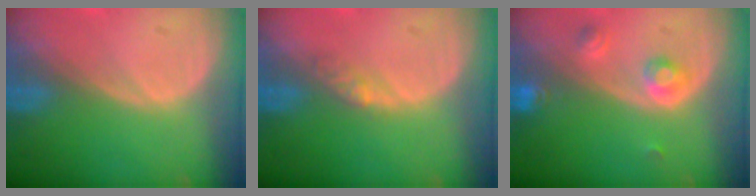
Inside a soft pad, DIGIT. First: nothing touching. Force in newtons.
{"total": 2.2, "press": 1.7, "slide": 1.3}
{"total": 3.6, "press": 3.3, "slide": 1.5}